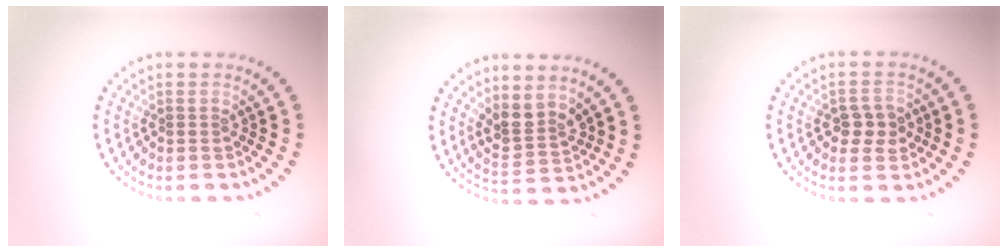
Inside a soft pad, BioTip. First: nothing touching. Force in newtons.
{"total": 2.7, "press": 2.2, "slide": 1.6}
{"total": 2.4, "press": 2.3, "slide": 0.4}